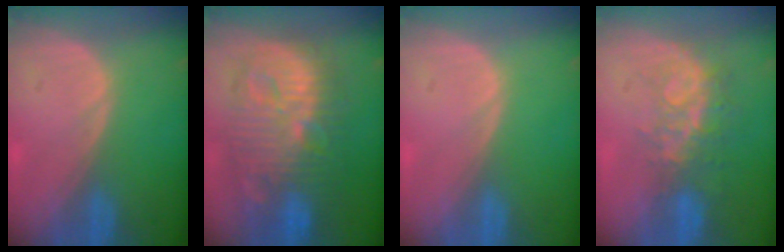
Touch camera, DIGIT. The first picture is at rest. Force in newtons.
{"total": 13.1, "press": 13.1, "slide": 1.3}
{"total": 0.0}
{"total": 8.5, "press": 7.0, "slide": 4.8}